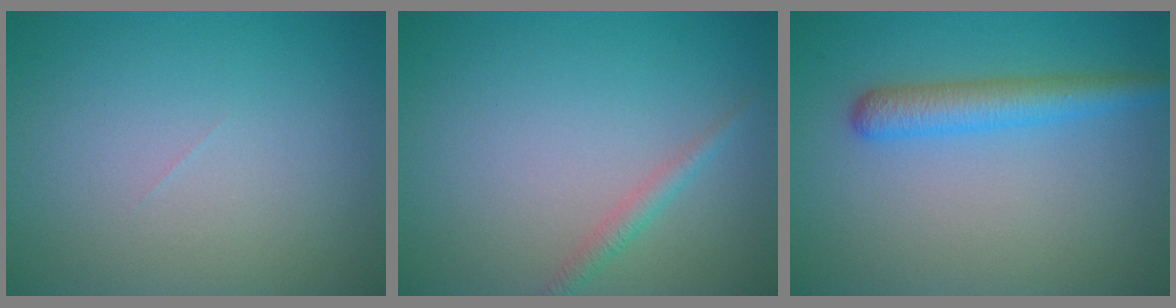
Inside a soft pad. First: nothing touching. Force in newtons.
{"total": 1.4, "press": 1.4, "slide": 0.1}
{"total": 3.4, "press": 3.4, "slide": 0.2}